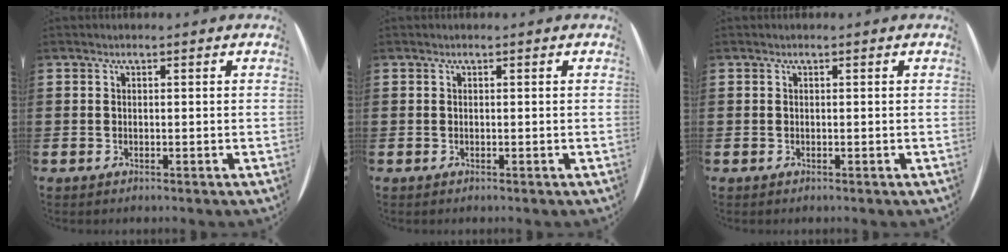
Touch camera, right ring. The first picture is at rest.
{"total": 0.0}
{"total": 0.0}